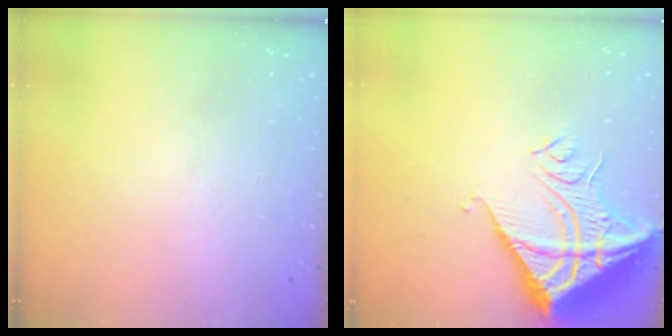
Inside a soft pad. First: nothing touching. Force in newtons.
{"total": 14.2, "press": 14.1, "slide": 1.9}